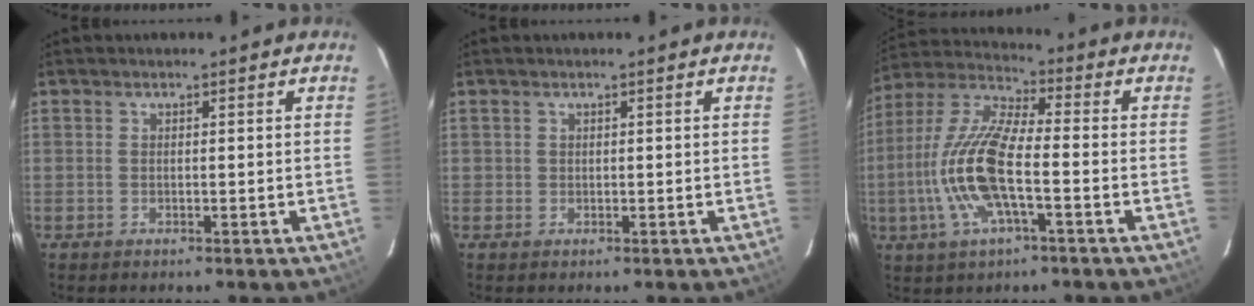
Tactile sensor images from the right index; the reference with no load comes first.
{"total": 0.6, "force": [0.1, 0.6, 0.0], "torque": [0.004, 0.003, 0.001]}
{"total": 15.1, "force": [-3.7, 4.5, 14.0], "torque": [-0.296, -0.001, -0.080]}